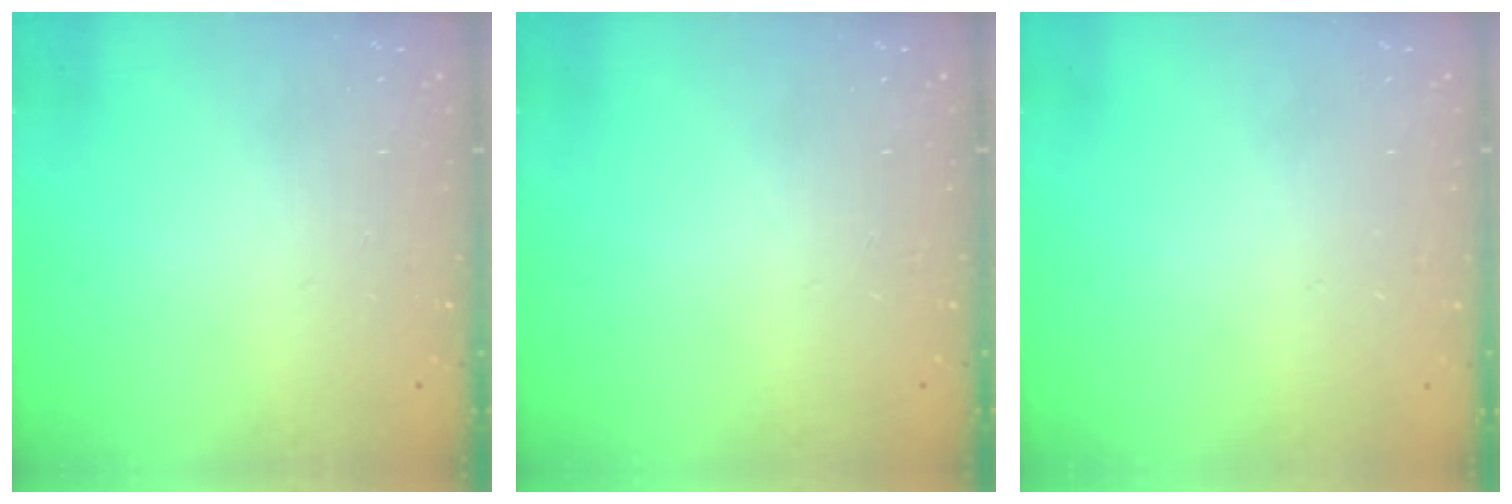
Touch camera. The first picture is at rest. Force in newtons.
{"total": 0.0}
{"total": 0.6, "press": 0.6, "slide": 0.2}